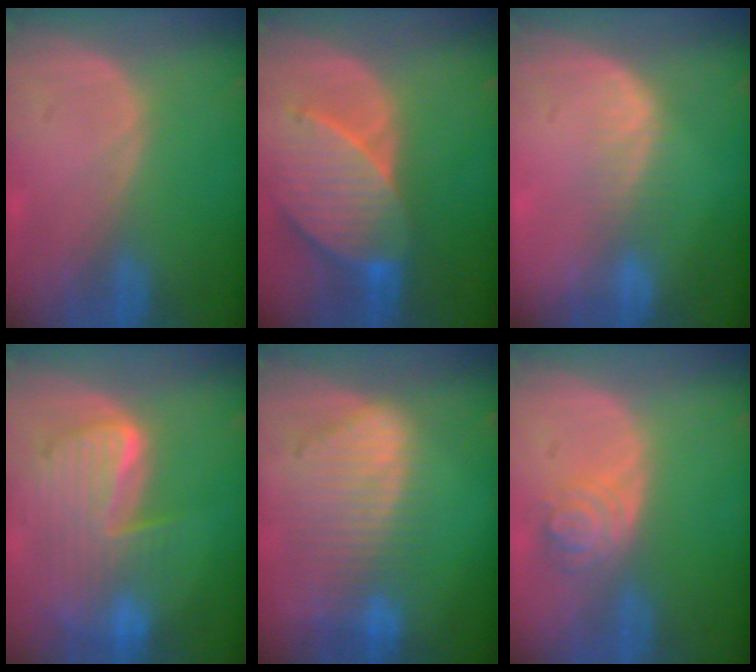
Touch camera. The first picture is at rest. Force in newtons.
{"total": 9.6, "press": 8.7, "slide": 3.9}
{"total": 2.7, "press": 2.3, "slide": 1.5}
{"total": 10.0, "press": 8.7, "slide": 5.0}
{"total": 9.3, "press": 8.2, "slide": 4.5}
{"total": 4.0, "press": 4.0, "slide": 0.5}